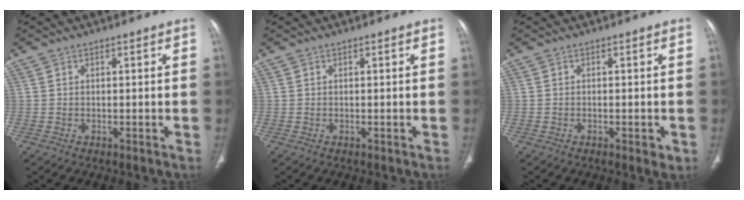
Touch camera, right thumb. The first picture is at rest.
{"total": 0.0}
{"total": 1.9, "force": [-0.7, 0.7, 1.5], "torque": [-0.020, -0.002, -0.008]}